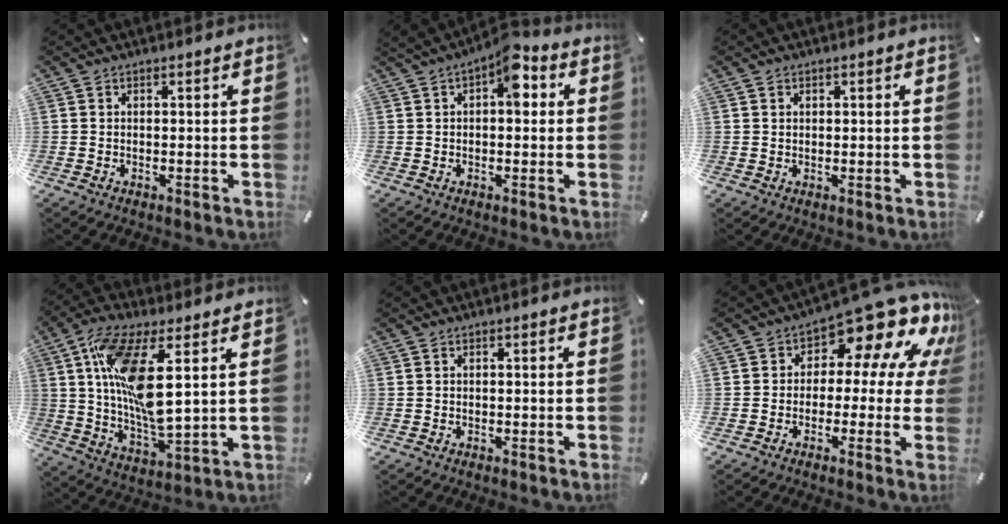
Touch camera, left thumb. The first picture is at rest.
{"total": 7.6, "force": [2.2, 3.9, 6.2], "torque": [-0.080, -0.005, 0.030]}
{"total": 1.0, "force": [0.3, 0.9, 0.0], "torque": [0.007, 0.001, 0.003]}
{"total": 16.1, "force": [4.8, 5.3, 14.4], "torque": [-0.296, -0.024, 0.077]}
{"total": 0.0}
{"total": 13.7, "force": [8.5, 6.9, 8.2], "torque": [-0.112, -0.078, 0.142]}